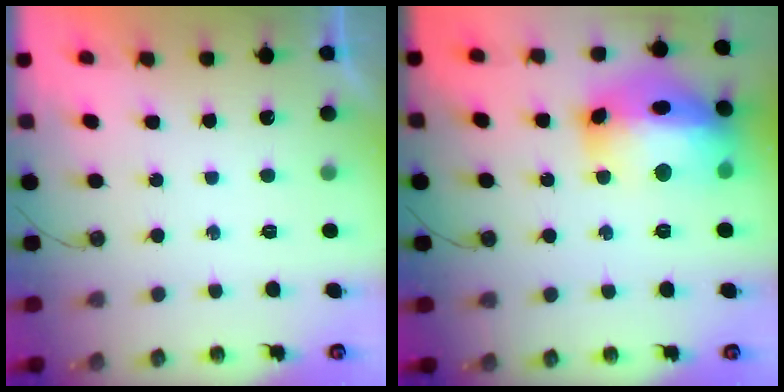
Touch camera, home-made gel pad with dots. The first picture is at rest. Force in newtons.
{"total": 21.8, "press": 21.7, "slide": 2.2}